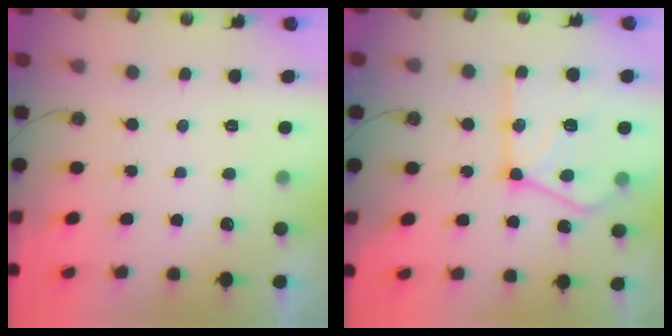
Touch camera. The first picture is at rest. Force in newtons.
{"total": 20.6, "press": 20.5, "slide": 2.4}